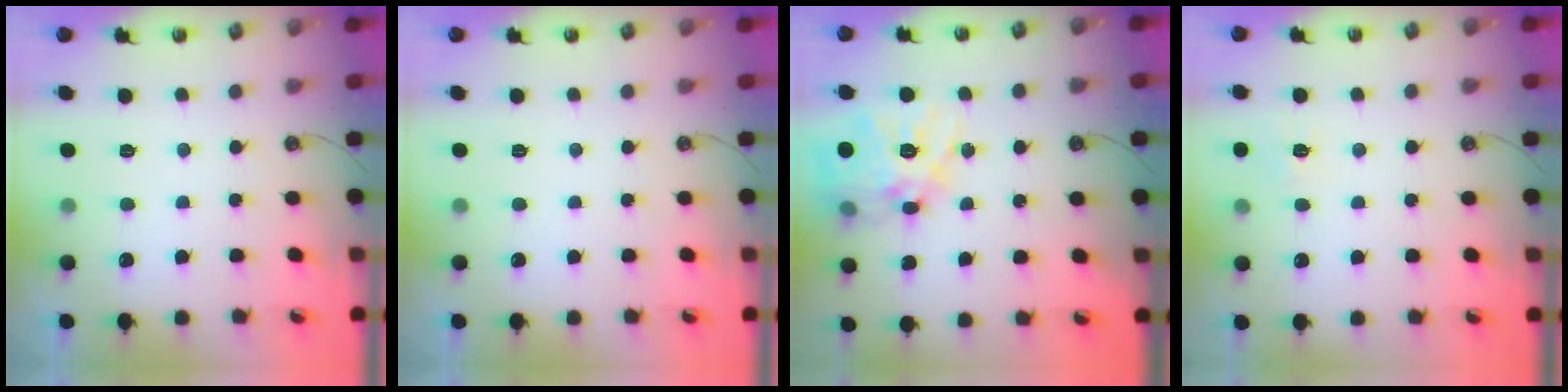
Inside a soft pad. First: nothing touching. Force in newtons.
{"total": 0.0}
{"total": 18.2, "press": 18.1, "slide": 1.6}
{"total": 6.5, "press": 6.5, "slide": 0.6}